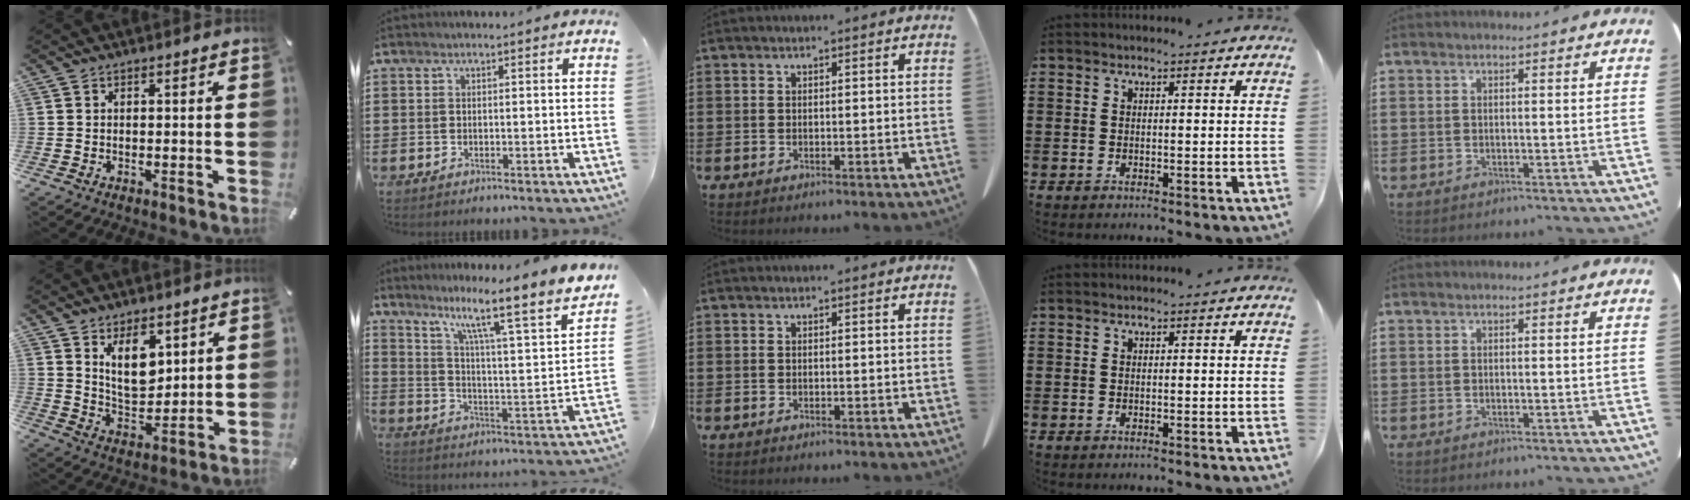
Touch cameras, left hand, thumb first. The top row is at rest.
{"thumb": {"total": 10.2, "force": [5.6, 5.9, 6.2], "torque": [-0.098, -0.023, 0.102]}, "index": {"total": 9.0, "force": [6.9, -0.3, 5.8], "torque": [-0.117, -0.065, 0.097]}}